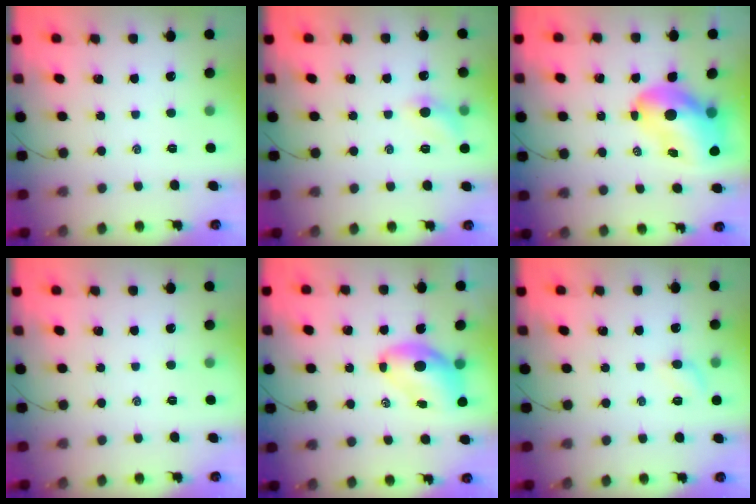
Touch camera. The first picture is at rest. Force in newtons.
{"total": 6.5, "press": 6.3, "slide": 1.7}
{"total": 10.4, "press": 10.0, "slide": 3.1}
{"total": 0.0}
{"total": 7.7, "press": 7.3, "slide": 2.2}
{"total": 6.0, "press": 5.9, "slide": 1.1}